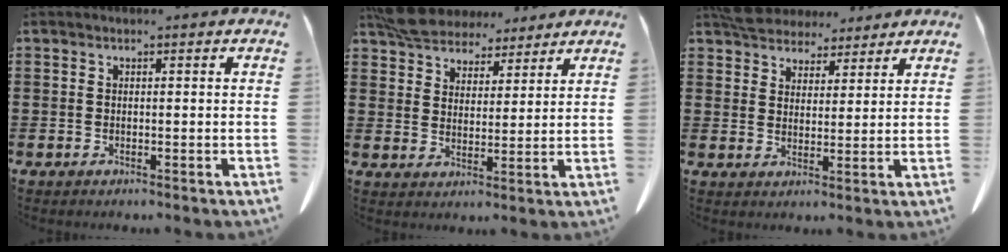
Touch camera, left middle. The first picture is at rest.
{"total": 7.0, "force": [6.4, 2.4, 1.5], "torque": [-0.056, -0.012, 0.121]}
{"total": 5.4, "force": [5.0, 2.0, 0.7], "torque": [-0.035, -0.006, 0.097]}